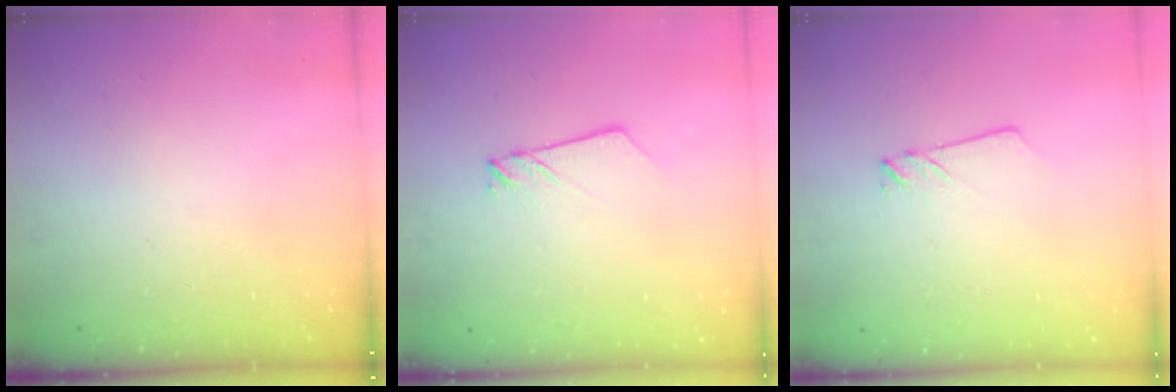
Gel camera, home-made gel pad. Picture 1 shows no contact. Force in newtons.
{"total": 2.5, "press": 2.5, "slide": 0.1}
{"total": 2.0, "press": 2.0, "slide": 0.1}